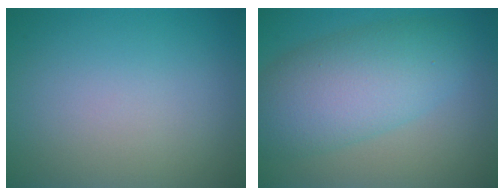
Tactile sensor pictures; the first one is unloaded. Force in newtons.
{"total": 7.4, "press": 7.4, "slide": 0.1}